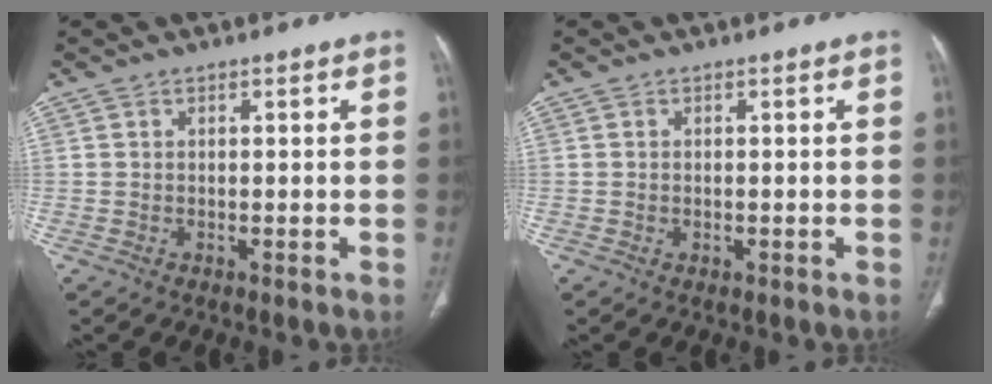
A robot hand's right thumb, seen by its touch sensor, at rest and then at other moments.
{"total": 0.5, "force": [-0.1, 0.4, 0.3], "torque": [-0.009, -0.001, 0.000]}